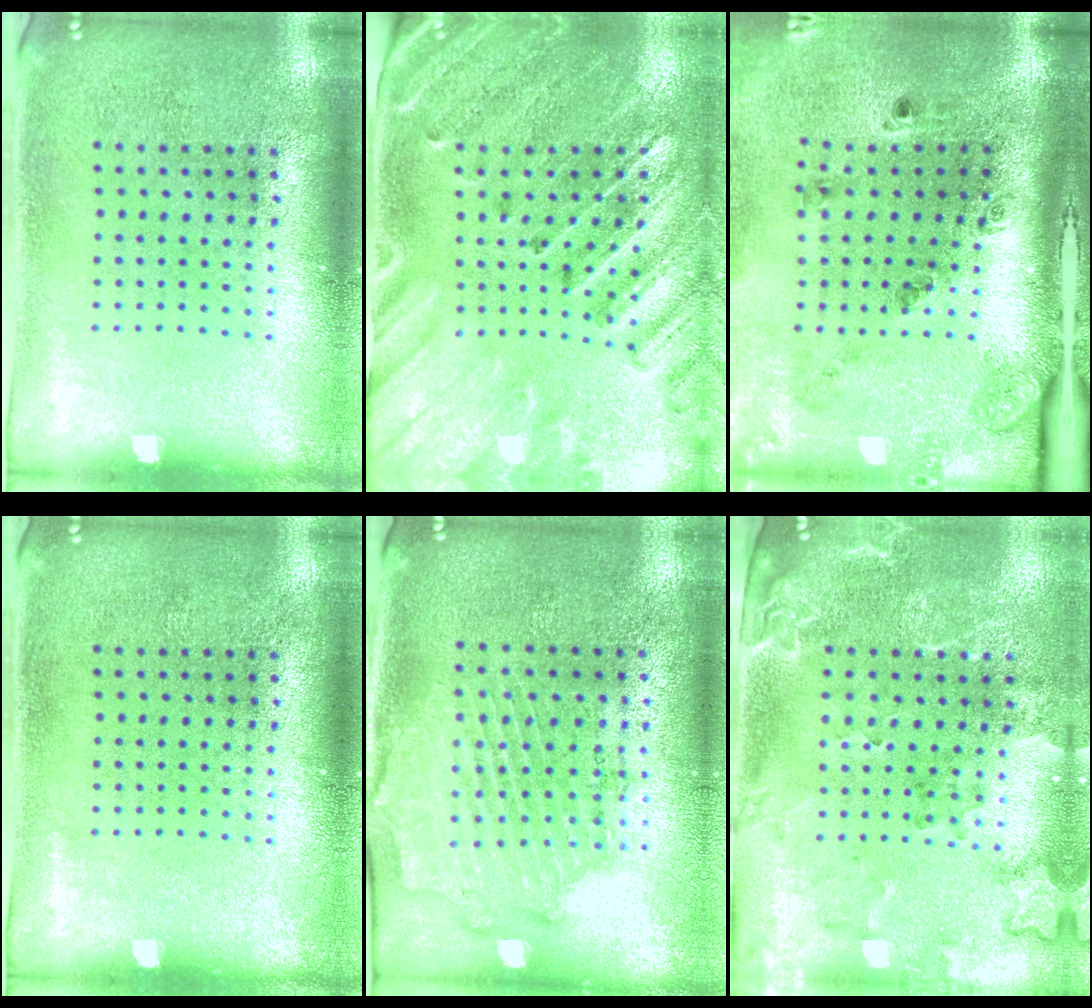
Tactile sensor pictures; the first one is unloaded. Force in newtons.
{"total": 2.9, "press": 2.7, "slide": 0.9}
{"total": 2.0, "press": 1.6, "slide": 1.3}
{"total": 0.0}
{"total": 1.9, "press": 1.7, "slide": 0.9}
{"total": 2.1, "press": 2.0, "slide": 0.8}